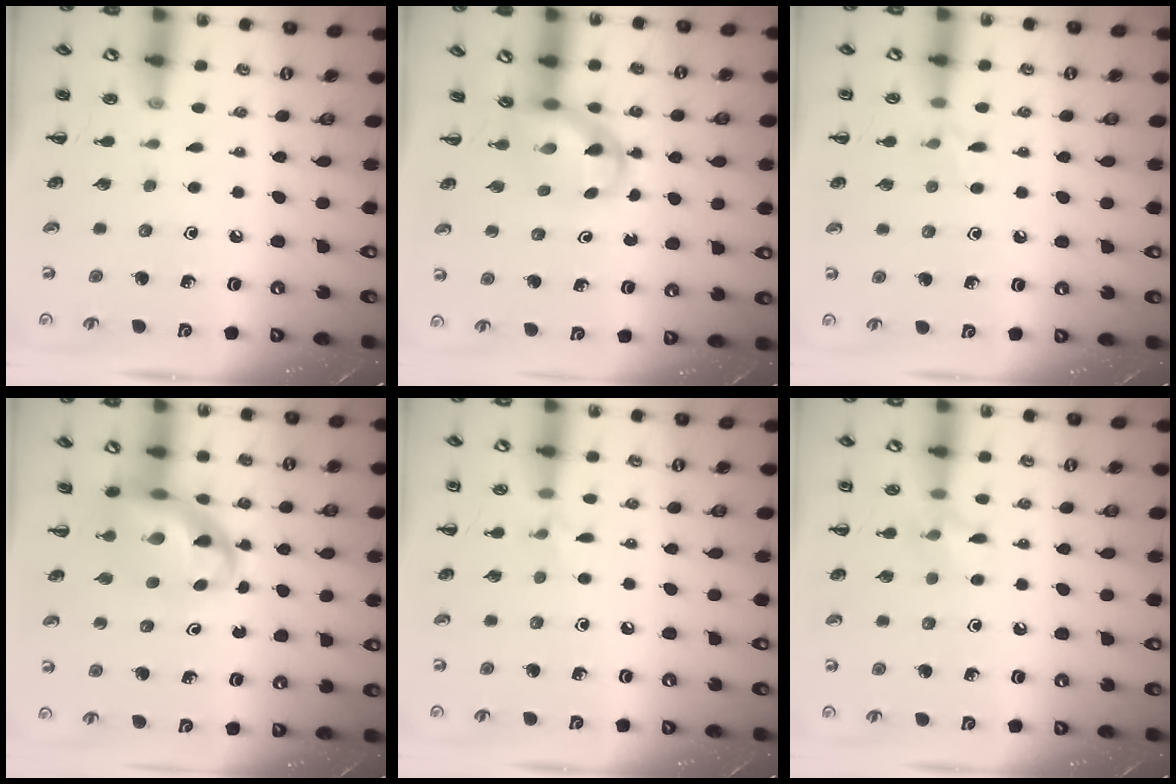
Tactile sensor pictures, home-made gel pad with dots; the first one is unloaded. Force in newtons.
{"total": 4.6, "press": 4.6, "slide": 0.1}
{"total": 5.9, "press": 5.6, "slide": 1.9}
{"total": 8.4, "press": 8.2, "slide": 2.1}
{"total": 4.7, "press": 4.4, "slide": 1.6}
{"total": 7.5, "press": 7.4, "slide": 1.4}